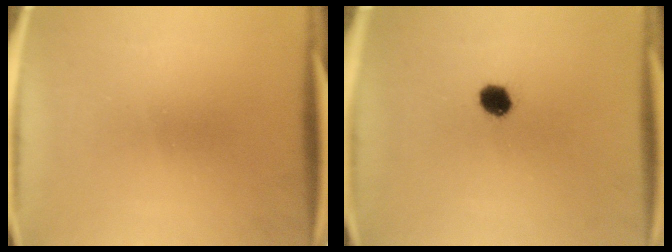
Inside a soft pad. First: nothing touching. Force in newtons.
{"total": 4.3}